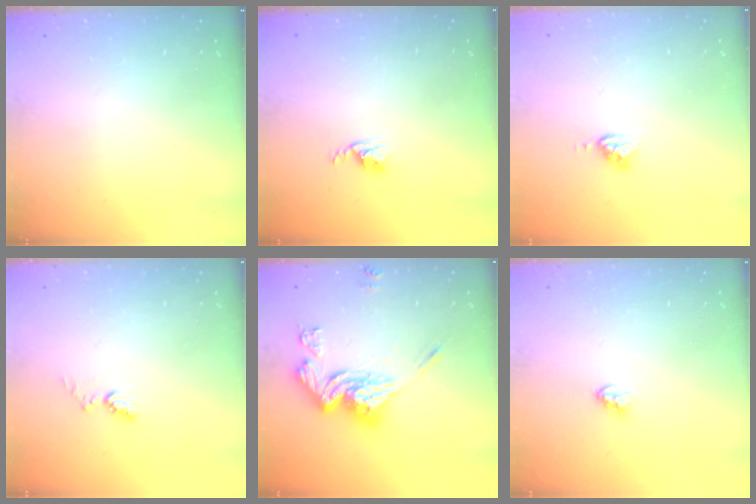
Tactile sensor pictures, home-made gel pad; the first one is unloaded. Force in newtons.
{"total": 2.7, "press": 2.7, "slide": 0.4}
{"total": 5.0, "press": 4.9, "slide": 0.5}
{"total": 4.9, "press": 4.9, "slide": 0.7}
{"total": 17.1, "press": 17.0, "slide": 1.9}
{"total": 3.4, "press": 3.4, "slide": 0.1}